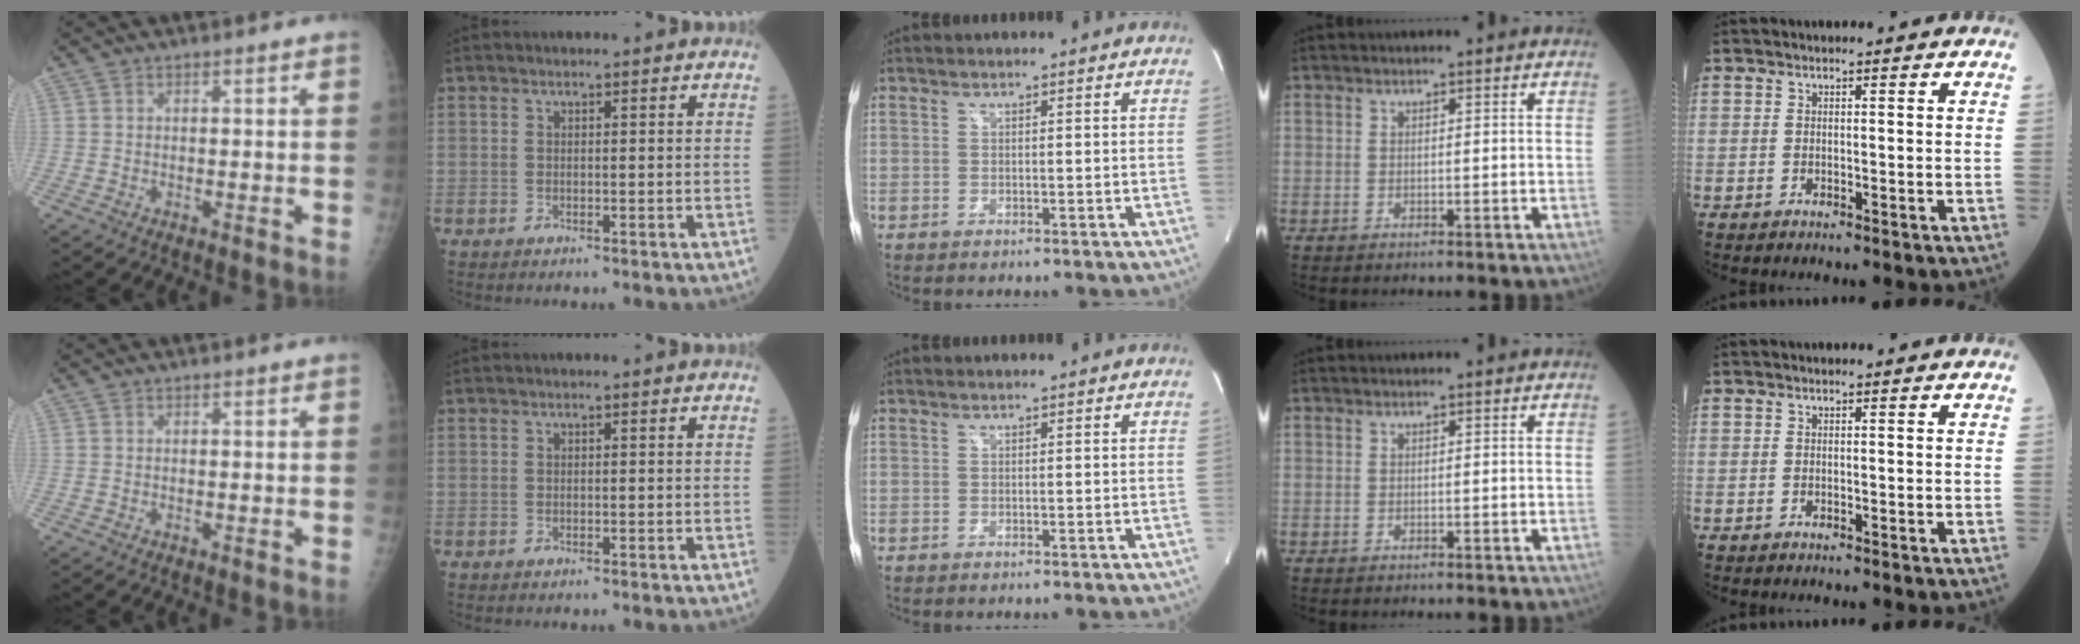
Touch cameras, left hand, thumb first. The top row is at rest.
{}